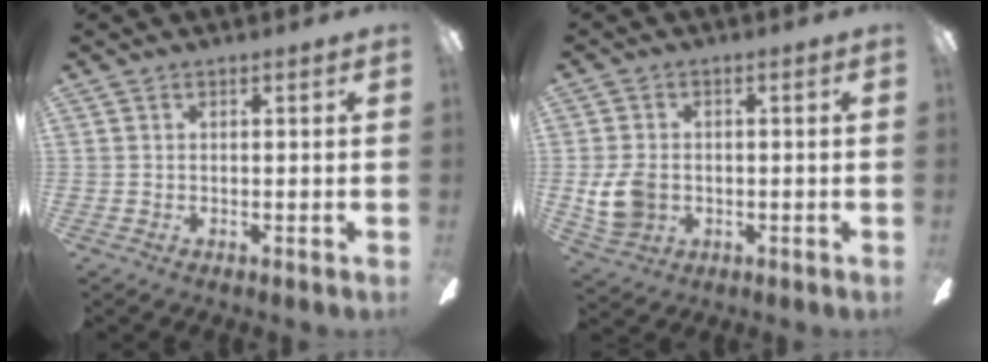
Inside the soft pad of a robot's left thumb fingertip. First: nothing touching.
{"total": 7.7, "force": [-1.0, 6.1, 4.6], "torque": [-0.103, 0.008, -0.018]}